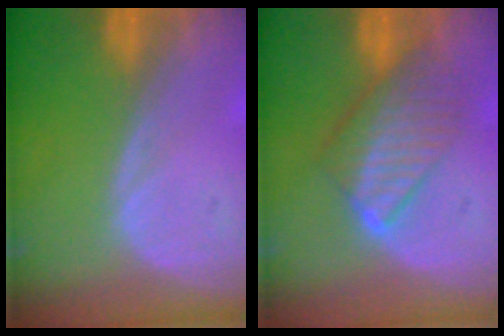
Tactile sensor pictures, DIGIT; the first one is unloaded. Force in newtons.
{"total": 6.5, "press": 6.5, "slide": 1.0}